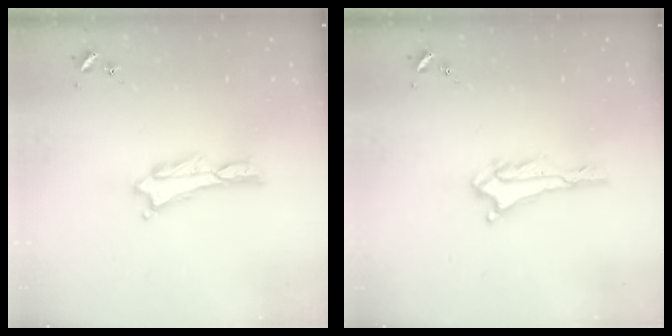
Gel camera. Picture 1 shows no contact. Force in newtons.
{"total": 0.6, "press": 0.6, "slide": 0.1}